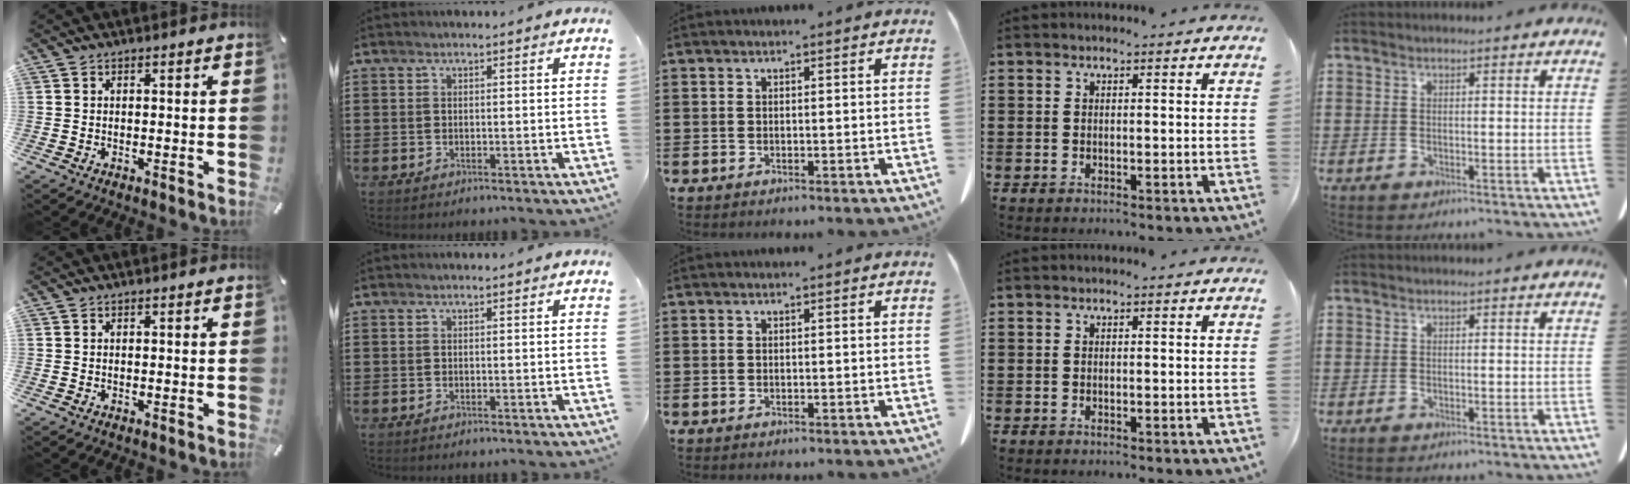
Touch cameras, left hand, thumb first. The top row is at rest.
{}